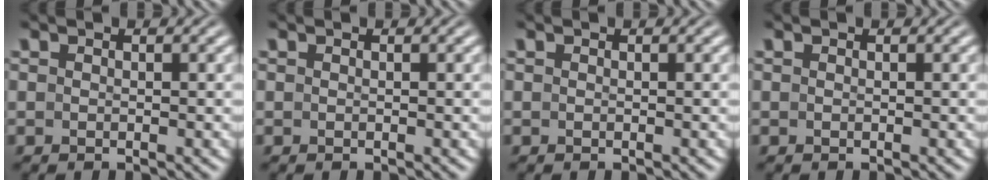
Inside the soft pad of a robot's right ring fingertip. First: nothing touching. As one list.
[{"total": 0.0}, {"total": 0.0}, {"total": 0.0}]